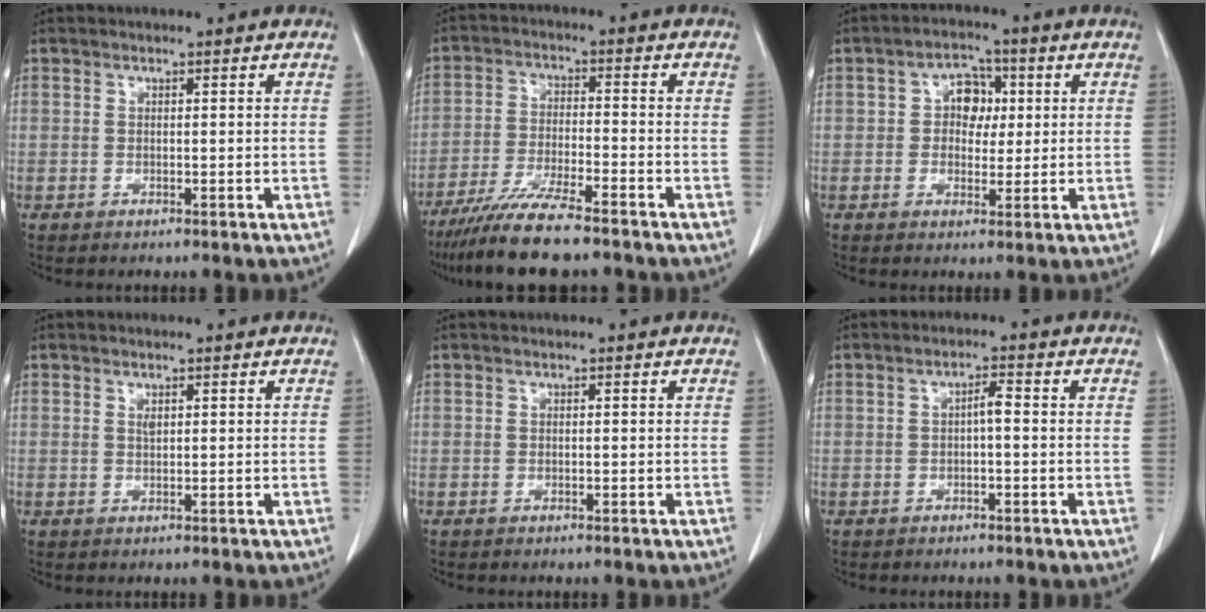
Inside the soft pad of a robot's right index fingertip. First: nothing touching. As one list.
[{"total": 10.3, "force": [-8.5, 0.4, 5.9], "torque": [-0.102, -0.028, -0.145]}, {"total": 5.1, "force": [0.9, 3.7, 3.4], "torque": [-0.051, 0.015, 0.015]}, {"total": 0.9, "force": [0.5, 0.3, 0.7], "torque": [-0.015, -0.004, 0.009]}, {"total": 0.0}, {"total": 1.9, "force": [-0.2, 0.4, 1.9], "torque": [-0.032, 0.005, -0.003]}]